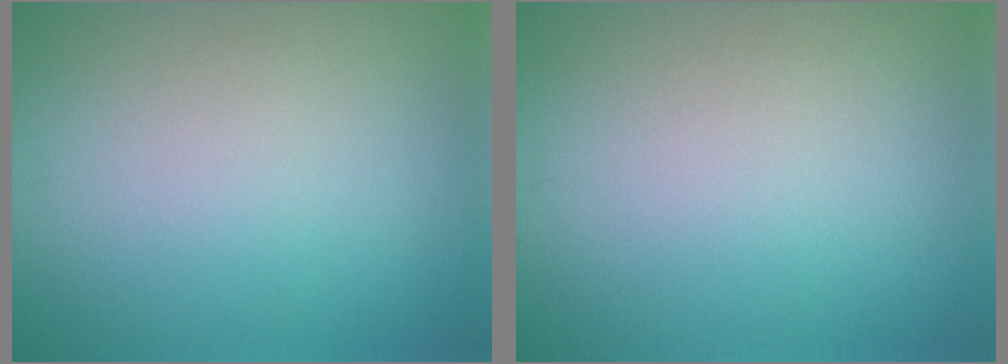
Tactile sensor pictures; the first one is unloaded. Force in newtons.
{"total": 0.0}